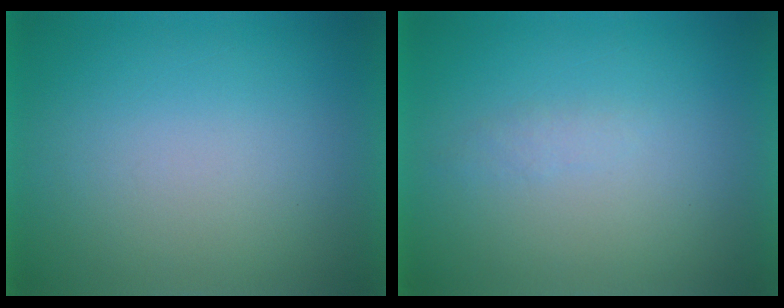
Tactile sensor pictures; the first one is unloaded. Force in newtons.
{"total": 1.2}